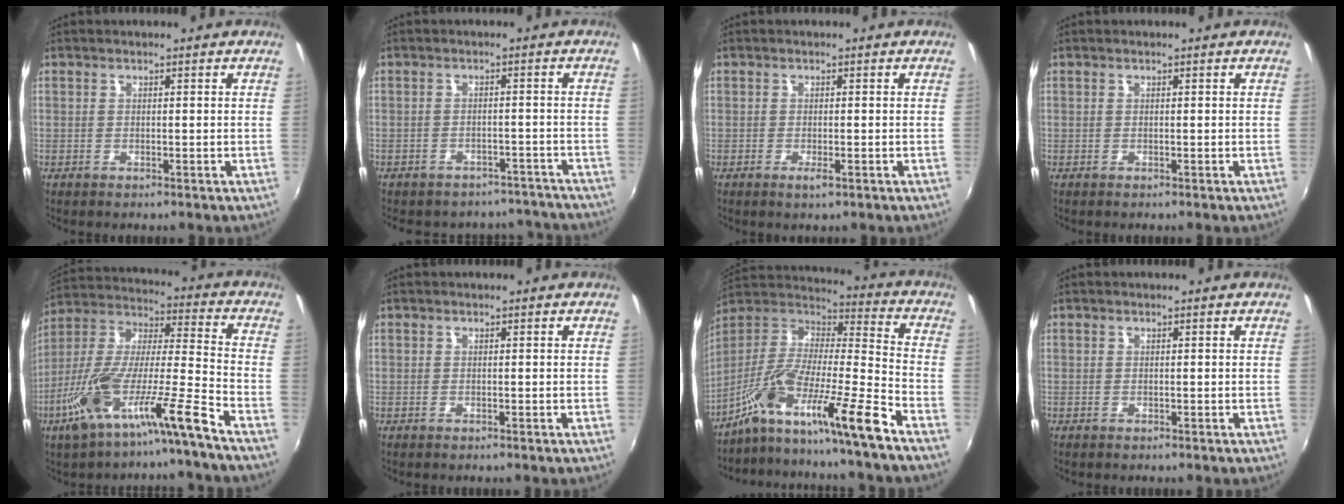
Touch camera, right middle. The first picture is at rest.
{"total": 12.0, "force": [-10.6, 5.2, 2.4], "torque": [-0.057, 0.014, -0.119]}
{"total": 1.6, "force": [-0.8, 0.3, 1.3], "torque": [-0.025, -0.006, -0.014]}
{"total": 0.0}
{"total": 16.2, "force": [-10.5, 0.1, 12.4], "torque": [-0.220, -0.017, -0.198]}
{"total": 0.0}
{"total": 17.8, "force": [-12.6, -0.8, 12.5], "torque": [-0.215, -0.032, -0.238]}
{"total": 0.0}